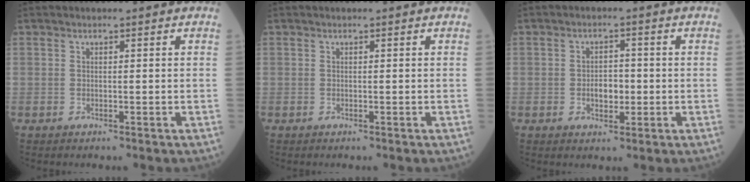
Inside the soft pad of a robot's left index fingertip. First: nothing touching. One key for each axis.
{"total": 0.0}
{"total": 3.3, "fx": -0.6, "fy": 2.0, "fz": 2.6, "tx": -0.042, "ty": 0.004, "tz": -0.006}